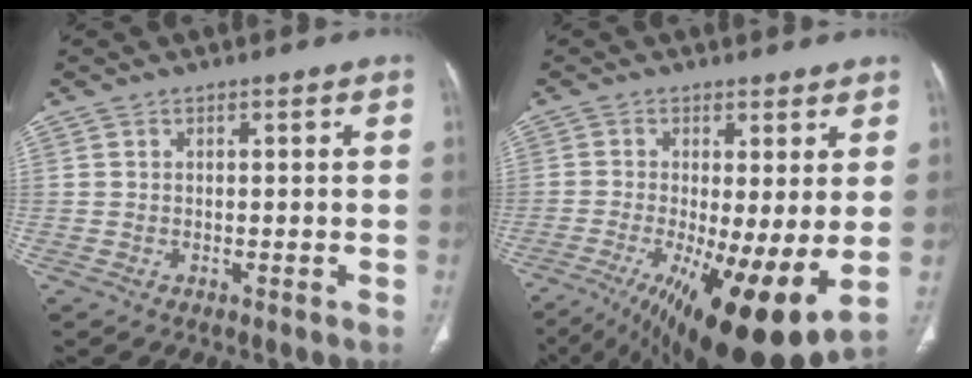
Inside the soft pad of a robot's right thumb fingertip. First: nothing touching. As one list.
[{"total": 16.9, "force": [-4.4, 4.4, 15.7], "torque": [-0.247, -0.026, -0.055]}]